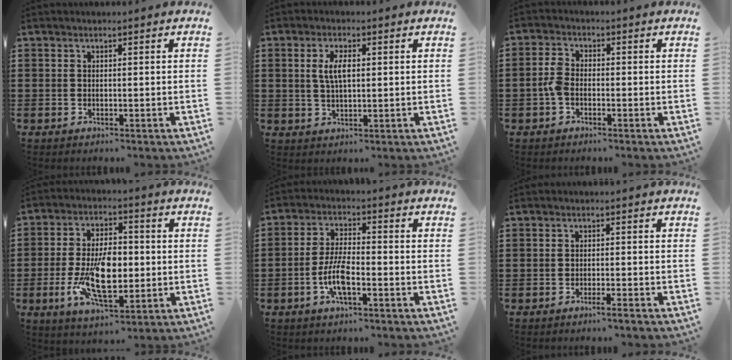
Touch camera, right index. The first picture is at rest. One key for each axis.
{"total": 4.3, "fx": 0.8, "fy": 1.7, "fz": 3.9, "tx": -0.080, "ty": 0.008, "tz": 0.011}
{"total": 3.3, "fx": -1.0, "fy": 1.9, "fz": 2.5, "tx": -0.067, "ty": -0.003, "tz": -0.025}
{"total": 11.6, "fx": -1.6, "fy": 5.6, "fz": 10.0, "tx": -0.209, "ty": -0.008, "tz": -0.033}
{"total": 6.5, "fx": -2.4, "fy": 2.0, "fz": 5.7, "tx": -0.130, "ty": -0.006, "tz": -0.051}
{"total": 1.7, "fx": -1.4, "fy": -0.2, "fz": 0.9, "tx": -0.016, "ty": -0.003, "tz": -0.025}